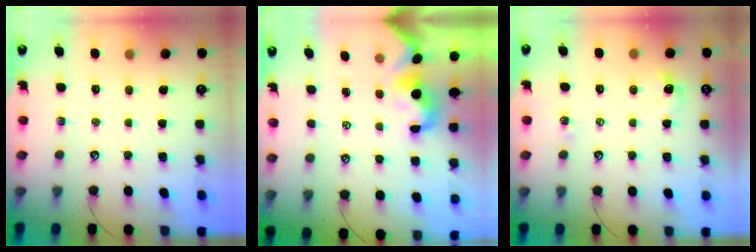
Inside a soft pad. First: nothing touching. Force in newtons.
{"total": 1.0, "press": 0.9, "slide": 0.4}
{"total": 3.7, "press": 3.7, "slide": 0.7}